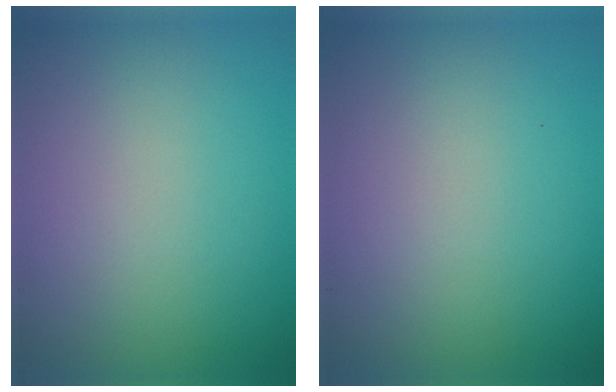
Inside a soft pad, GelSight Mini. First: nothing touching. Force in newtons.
{"total": 0.0}